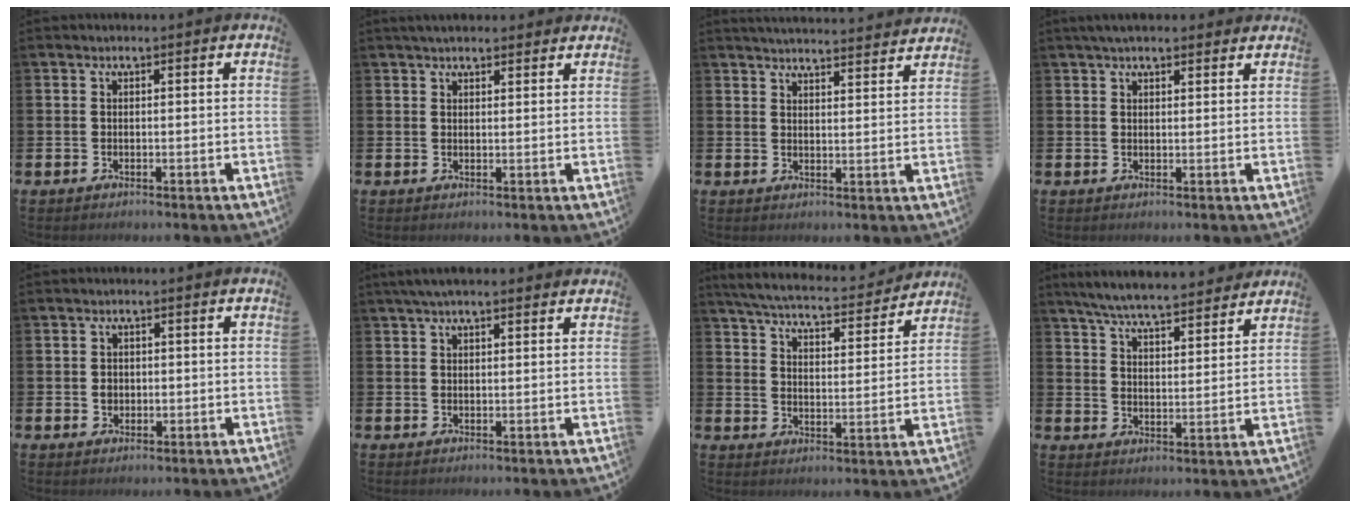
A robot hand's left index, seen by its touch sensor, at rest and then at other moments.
{"total": 2.9, "force": [2.7, 0.7, 0.6], "torque": [-0.008, -0.007, 0.048]}
{"total": 4.3, "force": [4.3, -0.3, 0.2], "torque": [-0.011, -0.032, 0.075]}
{"total": 3.1, "force": [2.8, 0.8, 1.0], "torque": [-0.023, -0.003, 0.051]}
{"total": 1.6, "force": [0.1, 1.4, 0.8], "torque": [0.000, 0.003, -0.005]}
{"total": 3.1, "force": [2.4, 0.8, 1.7], "torque": [-0.036, 0.002, 0.044]}
{"total": 5.9, "force": [5.7, 0.7, 1.6], "torque": [-0.059, -0.040, 0.096]}
{"total": 7.0, "force": [6.7, 0.7, 1.9], "torque": [-0.057, -0.039, 0.120]}